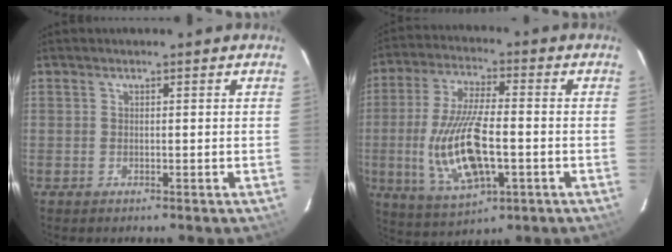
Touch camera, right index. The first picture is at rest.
{"total": 16.0, "force": [-3.2, 5.9, 14.5], "torque": [-0.297, -0.011, -0.048]}